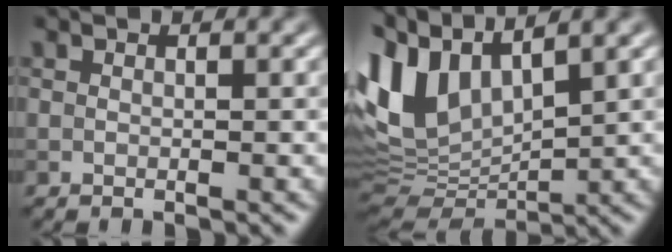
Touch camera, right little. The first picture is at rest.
{"total": 10.3, "force": [5.0, 4.9, 7.6], "torque": [-0.184, 0.014, 0.095]}